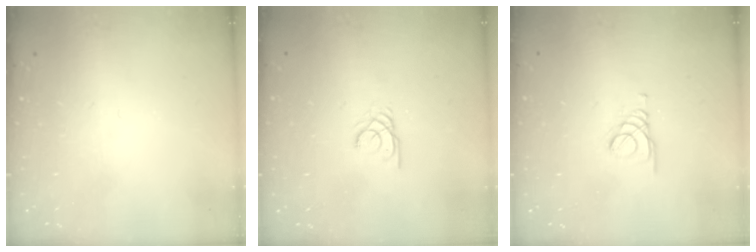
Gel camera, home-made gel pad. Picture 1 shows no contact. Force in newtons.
{"total": 2.0, "press": 2.0, "slide": 0.2}
{"total": 1.6, "press": 1.6, "slide": 0.0}